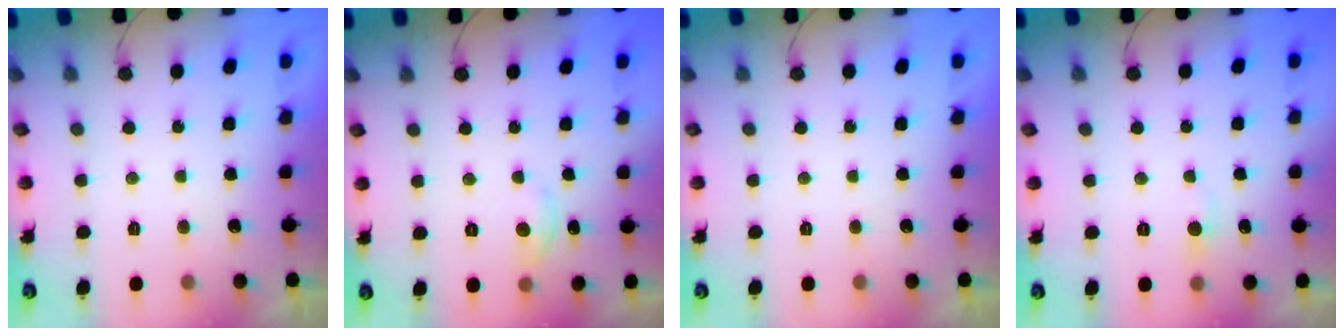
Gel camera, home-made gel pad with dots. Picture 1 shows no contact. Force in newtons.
{"total": 2.9, "press": 2.9, "slide": 0.3}
{"total": 0.0}
{"total": 3.9, "press": 3.9, "slide": 0.5}